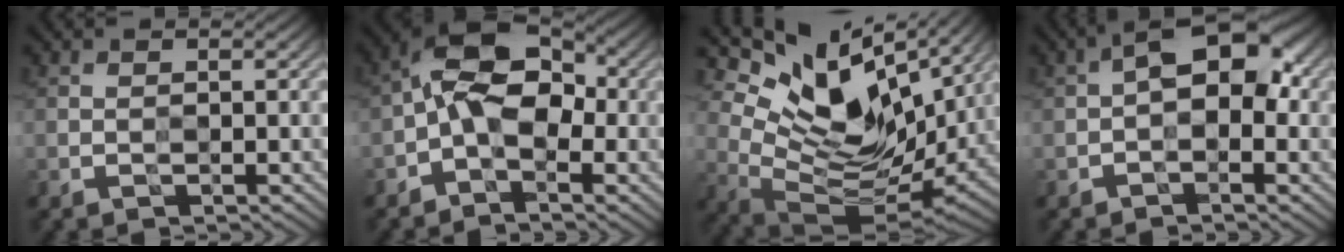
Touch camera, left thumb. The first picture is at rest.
{"total": 8.4, "force": [-1.1, 5.0, 6.7], "torque": [-0.122, 0.020, -0.038]}
{"total": 14.4, "force": [7.2, 7.1, 10.2], "torque": [-0.196, 0.000, 0.138]}
{"total": 6.8, "force": [0.5, 3.7, 5.7], "torque": [-0.086, 0.020, -0.005]}